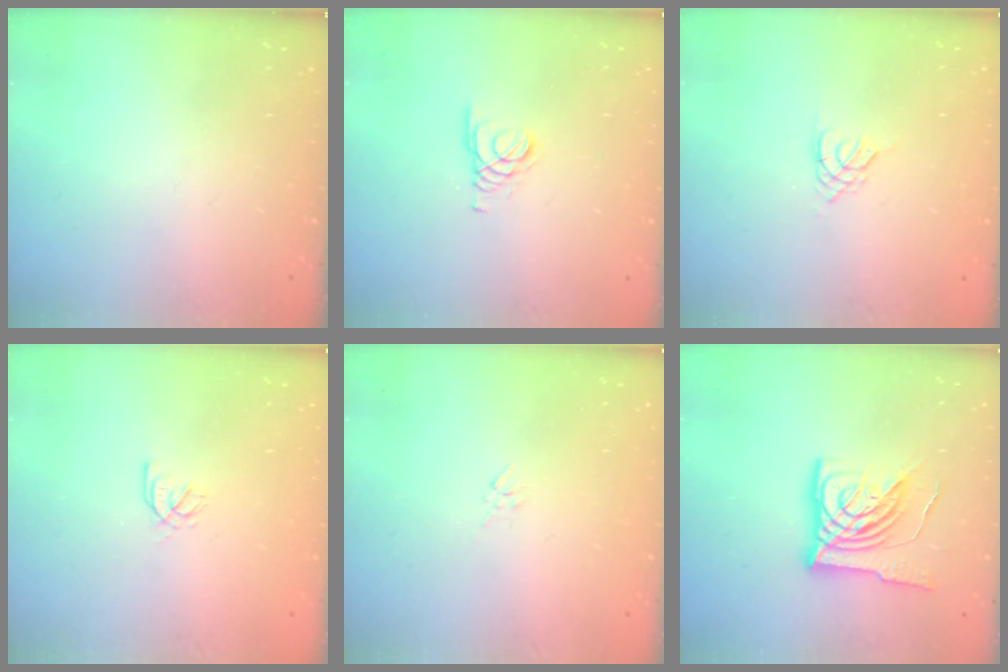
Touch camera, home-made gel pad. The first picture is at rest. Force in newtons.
{"total": 2.0, "press": 2.0, "slide": 0.1}
{"total": 1.8, "press": 1.8, "slide": 0.4}
{"total": 1.5, "press": 1.4, "slide": 0.2}
{"total": 2.2, "press": 2.1, "slide": 0.4}
{"total": 16.6, "press": 16.5, "slide": 2.0}